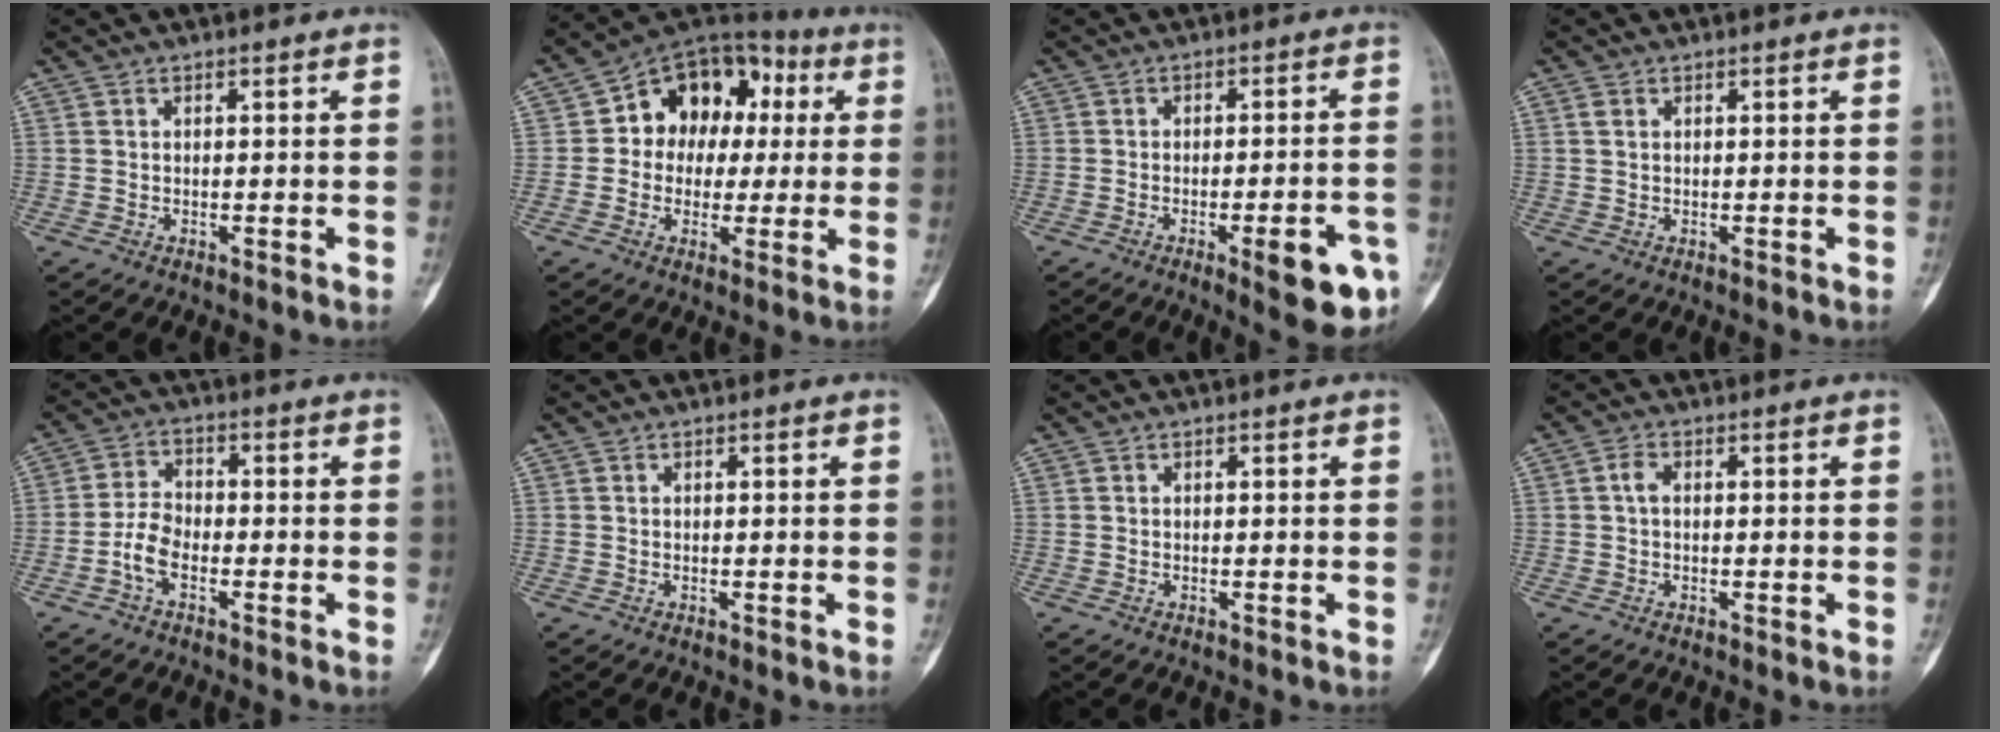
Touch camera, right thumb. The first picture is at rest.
{"total": 15.0, "force": [2.0, 11.6, 9.2], "torque": [-0.077, 0.035, 0.022]}
{"total": 10.8, "force": [-4.7, 2.7, 9.3], "torque": [-0.109, 0.016, -0.054]}
{"total": 1.2, "force": [0.5, 0.8, 0.8], "torque": [-0.016, 0.003, 0.011]}
{"total": 5.0, "force": [-2.3, 2.7, 3.6], "torque": [-0.068, 0.020, -0.051]}
{"total": 0.0}
{"total": 0.0}
{"total": 1.9, "force": [0.2, 1.1, 1.5], "torque": [-0.028, 0.005, 0.000]}